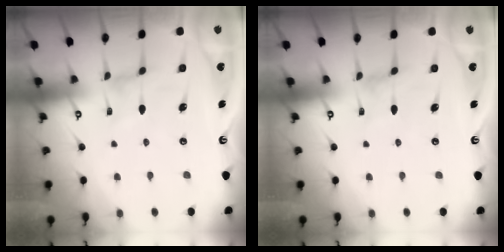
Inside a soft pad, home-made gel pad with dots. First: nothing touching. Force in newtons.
{"total": 0.8, "press": 0.8, "slide": 0.3}